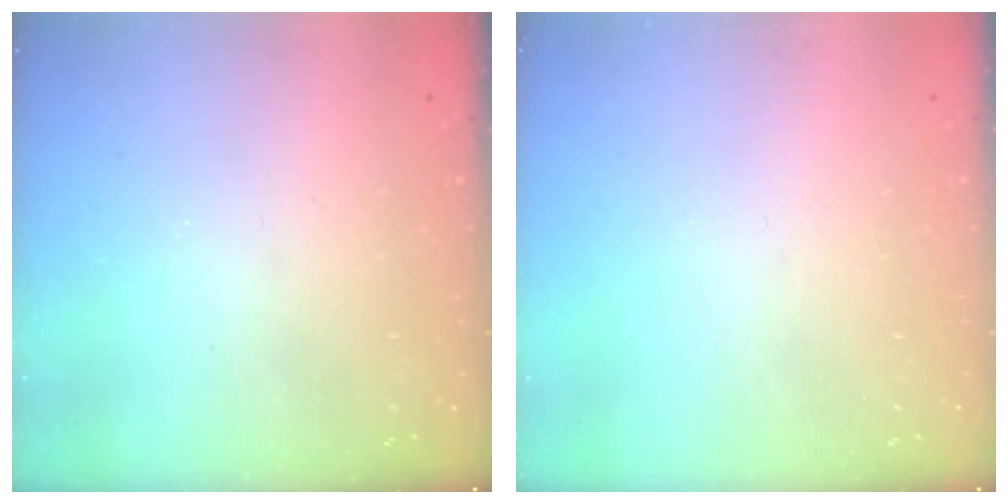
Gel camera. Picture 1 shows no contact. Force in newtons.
{"total": 0.0}